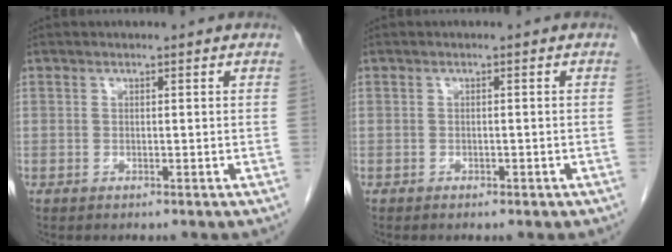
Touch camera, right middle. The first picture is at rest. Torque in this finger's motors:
{"motor_torque": [-0.28, -0.06, -0.03, -0.01]}